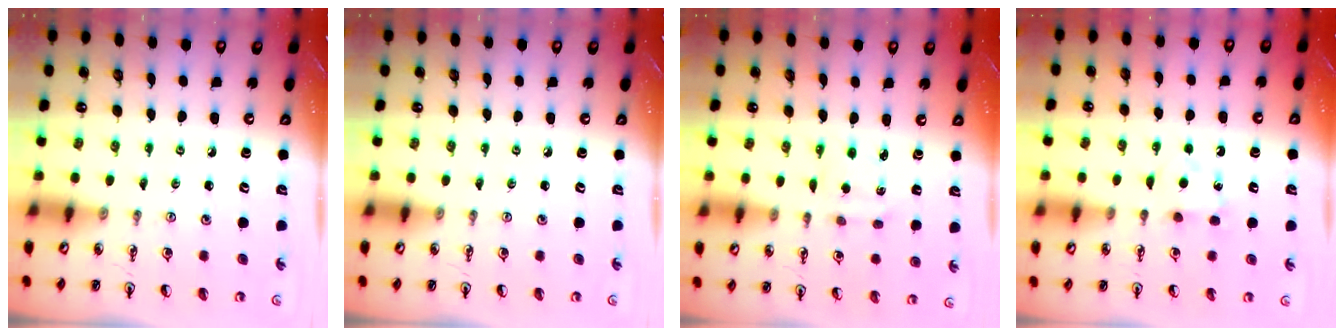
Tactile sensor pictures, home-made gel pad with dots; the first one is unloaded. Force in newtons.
{"total": 0.0}
{"total": 1.7, "press": 1.5, "slide": 0.8}
{"total": 4.7, "press": 4.6, "slide": 0.6}